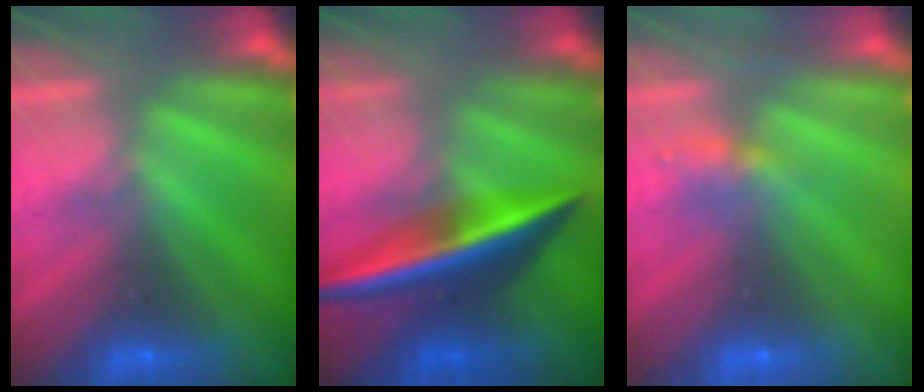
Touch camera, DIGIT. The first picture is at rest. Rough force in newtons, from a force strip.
{"total": 2.5}
{"total": 2.2}